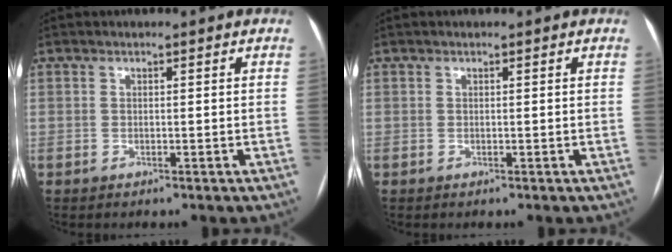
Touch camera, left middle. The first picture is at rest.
{"total": 0.0}